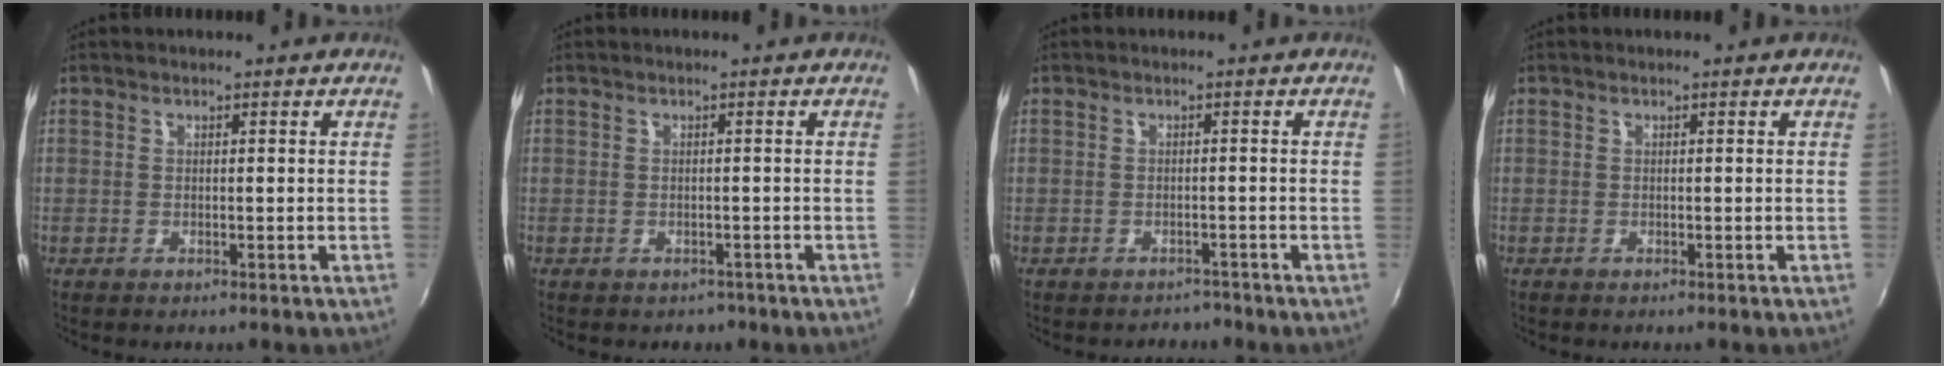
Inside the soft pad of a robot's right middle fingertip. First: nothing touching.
{"total": 2.1, "force": [-1.4, 1.5, 0.4], "torque": [-0.011, -0.006, -0.015]}
{"total": 2.8, "force": [-2.5, 1.1, -0.2], "torque": [0.001, -0.002, -0.035]}
{"total": 0.0}